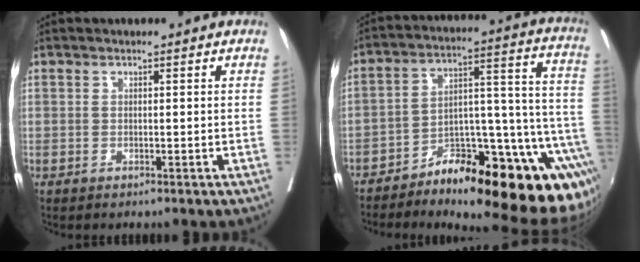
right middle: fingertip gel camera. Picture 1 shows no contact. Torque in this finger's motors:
{"motor_torque": [1.57, -0.56, 0.95, 0.21]}